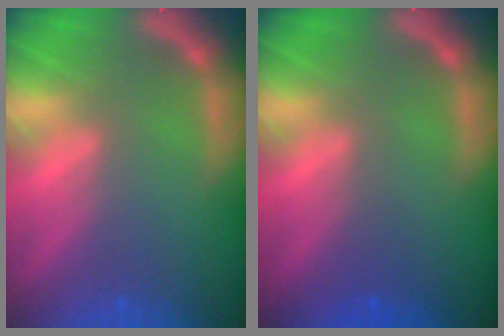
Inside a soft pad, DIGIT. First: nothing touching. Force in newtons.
{"total": 0.9}